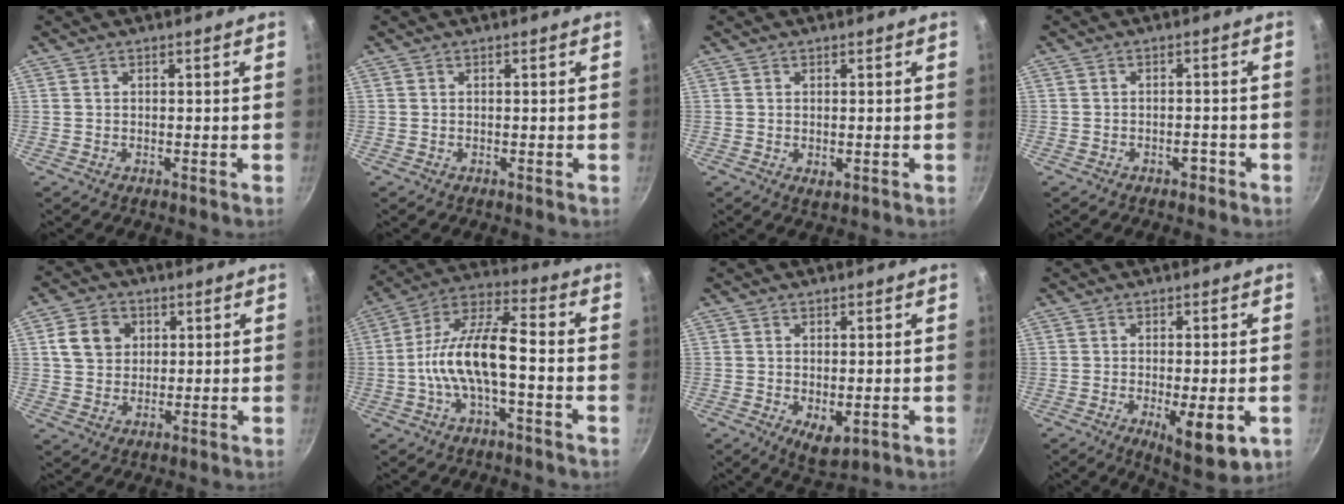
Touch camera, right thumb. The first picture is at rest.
{"total": 0.0}
{"total": 1.6, "force": [-0.3, 0.9, 1.3], "torque": [-0.022, -0.005, 0.000]}
{"total": 1.9, "force": [-1.2, 1.2, 0.8], "torque": [-0.005, 0.012, -0.017]}
{"total": 7.7, "force": [2.3, 6.3, 3.8], "torque": [-0.046, -0.003, 0.041]}
{"total": 13.8, "force": [-2.4, 5.1, 12.6], "torque": [-0.251, 0.048, -0.049]}
{"total": 4.9, "force": [-1.1, 2.5, 4.1], "torque": [-0.060, -0.014, -0.006]}
{"total": 8.7, "force": [-2.6, 2.8, 7.8], "torque": [-0.109, -0.016, -0.031]}